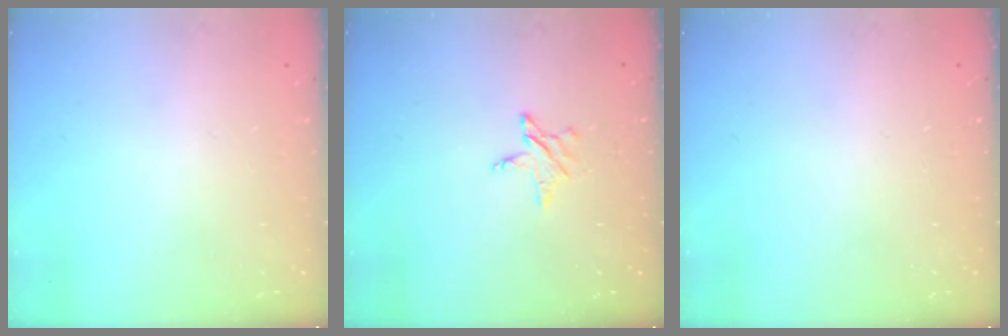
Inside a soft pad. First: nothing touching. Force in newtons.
{"total": 2.9, "press": 2.9, "slide": 0.3}
{"total": 0.0}